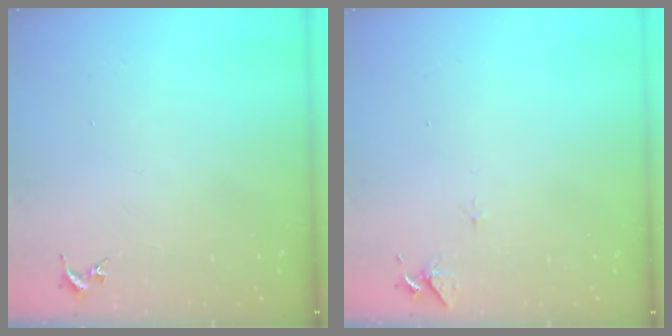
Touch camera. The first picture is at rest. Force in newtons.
{"total": 6.2, "press": 6.2, "slide": 0.6}